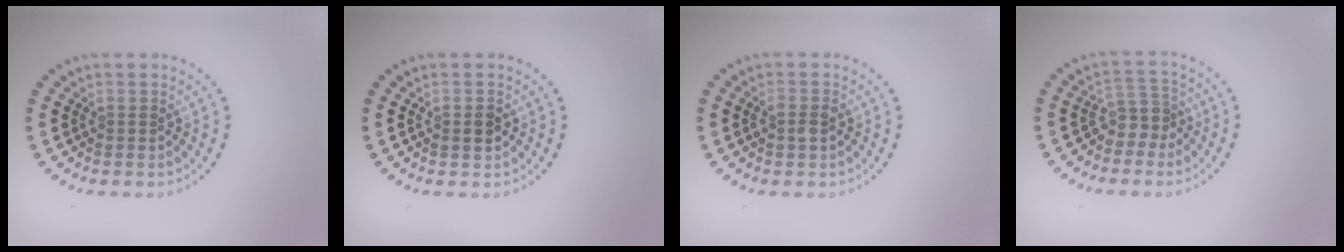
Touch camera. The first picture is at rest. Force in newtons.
{"total": 1.3, "press": 1.3, "slide": 0.2}
{"total": 1.3, "press": 1.3, "slide": 0.4}
{"total": 2.6, "press": 2.0, "slide": 1.5}